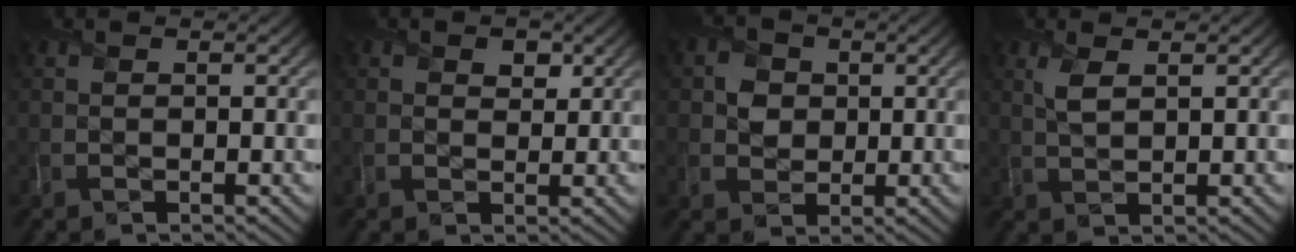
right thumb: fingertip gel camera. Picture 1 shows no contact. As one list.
[{"total": 1.8, "force": [1.0, 1.3, 0.8], "torque": [-0.008, -0.005, 0.017]}, {"total": 3.4, "force": [0.3, 3.1, 1.2], "torque": [-0.028, -0.002, -0.004]}, {"total": 2.5, "force": [1.1, 1.0, 2.0], "torque": [-0.052, 0.001, 0.025]}]